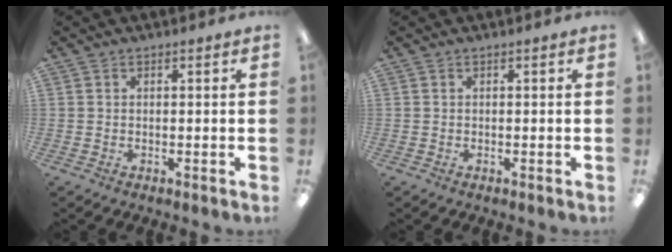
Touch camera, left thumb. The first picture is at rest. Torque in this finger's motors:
{"motor_torque": [-0.19, -0.15, -0.13, 0.01, 0.00]}